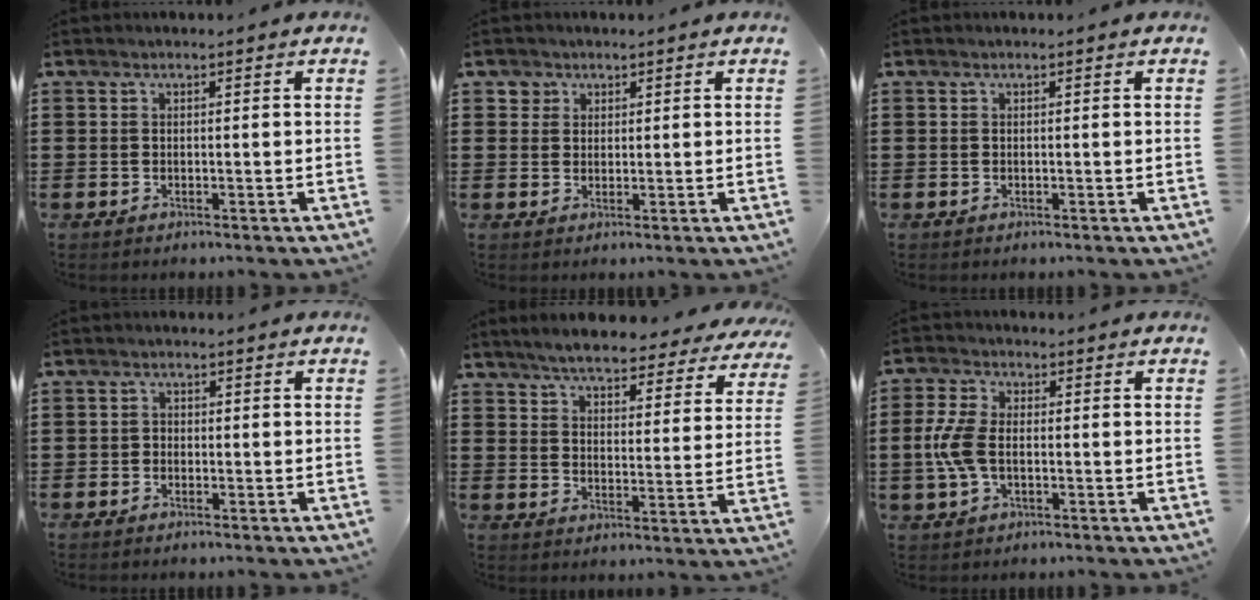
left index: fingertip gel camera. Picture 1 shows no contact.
{"total": 1.9, "force": [1.2, 1.5, 0.0], "torque": [0.002, 0.004, 0.021]}
{"total": 0.0}
{"total": 0.9, "force": [-0.6, 0.7, 0.3], "torque": [-0.008, 0.001, -0.012]}
{"total": 5.2, "force": [5.0, 0.3, 1.3], "torque": [-0.051, -0.030, 0.085]}
{"total": 6.6, "force": [-0.7, 3.6, 5.4], "torque": [-0.140, -0.004, -0.020]}